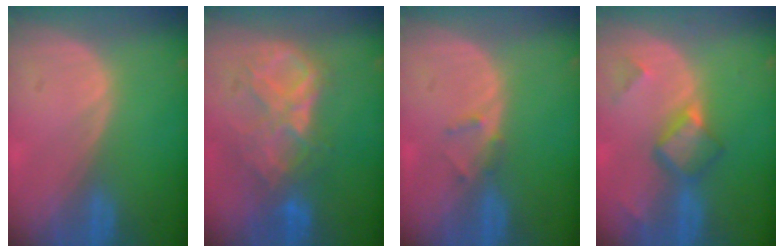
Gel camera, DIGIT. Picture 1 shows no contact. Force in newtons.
{"total": 8.7, "press": 7.7, "slide": 4.1}
{"total": 1.3, "press": 1.1, "slide": 0.8}
{"total": 5.7, "press": 5.0, "slide": 2.8}